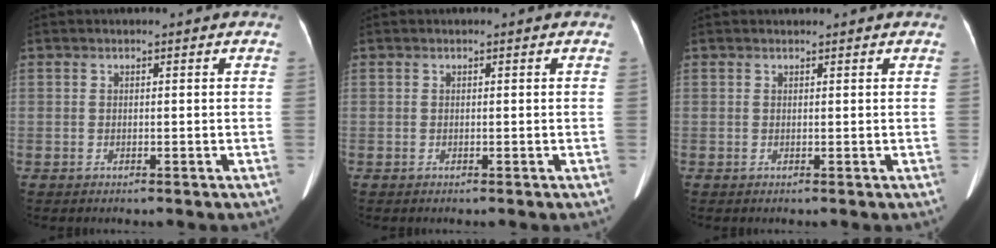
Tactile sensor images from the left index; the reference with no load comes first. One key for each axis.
{"total": 0.0}
{"total": 0.9, "fx": 0.9, "fy": 0.2, "fz": 0.1, "tx": -0.011, "ty": 0.009, "tz": 0.016}